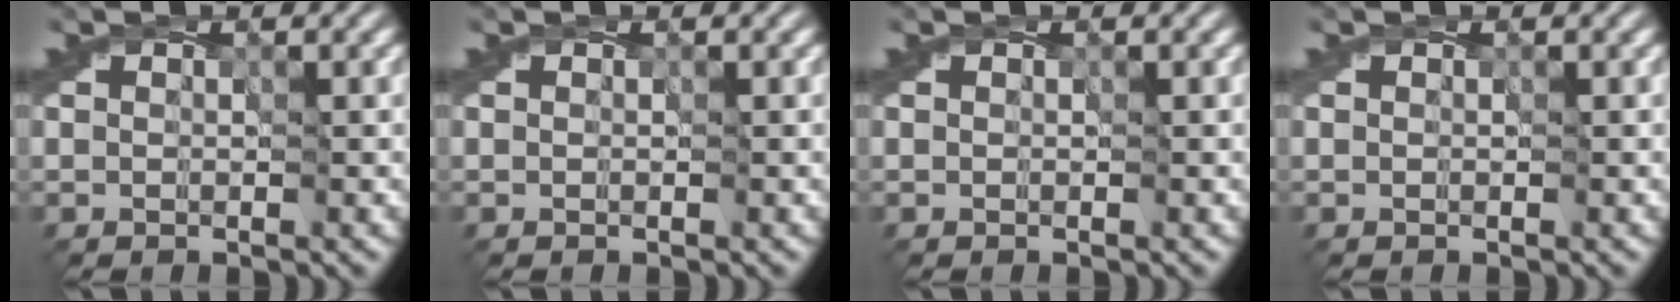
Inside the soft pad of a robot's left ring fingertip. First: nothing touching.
{"total": 0.0}
{"total": 0.0}
{"total": 0.0}